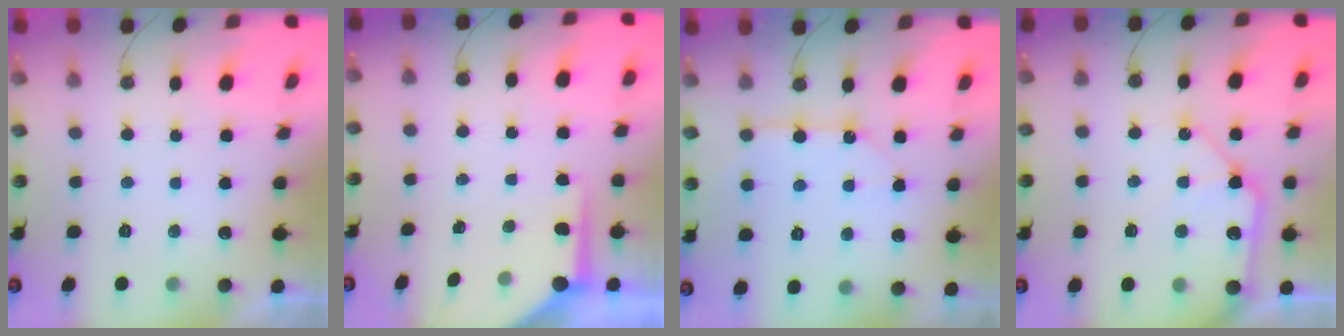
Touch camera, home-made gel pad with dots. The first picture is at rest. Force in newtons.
{"total": 7.8, "press": 7.7, "slide": 0.6}
{"total": 10.1, "press": 10.1, "slide": 1.0}
{"total": 11.7, "press": 11.6, "slide": 1.6}